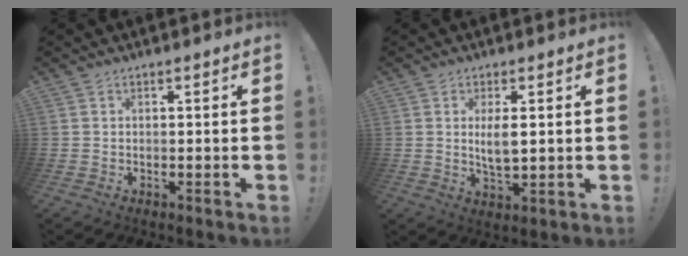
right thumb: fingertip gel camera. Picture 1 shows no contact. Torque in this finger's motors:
{"motor_torque": [-0.11, 0.22, 0.14, 0.17, 0.04]}